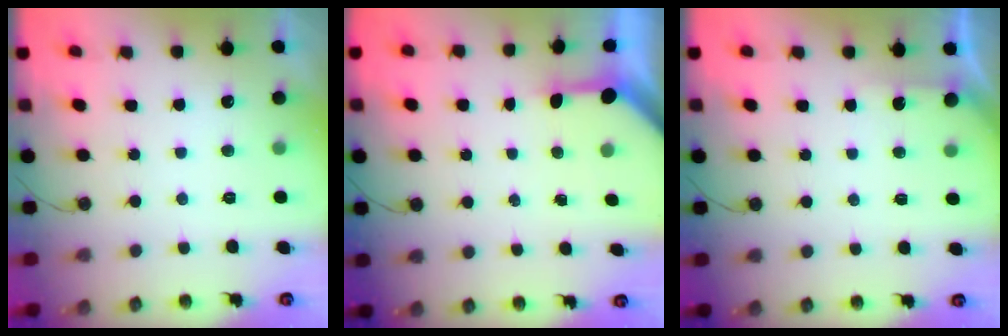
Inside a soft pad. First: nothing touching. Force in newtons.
{"total": 3.4, "press": 3.4, "slide": 0.3}
{"total": 2.0, "press": 2.0, "slide": 0.3}